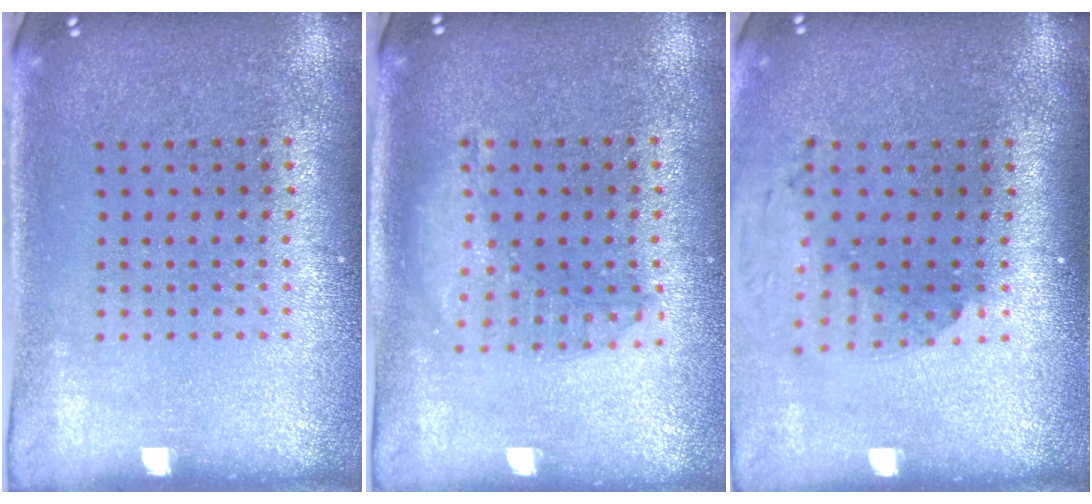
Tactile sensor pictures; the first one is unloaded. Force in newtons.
{"total": 1.4, "press": 1.3, "slide": 0.4}
{"total": 1.9, "press": 1.4, "slide": 1.3}